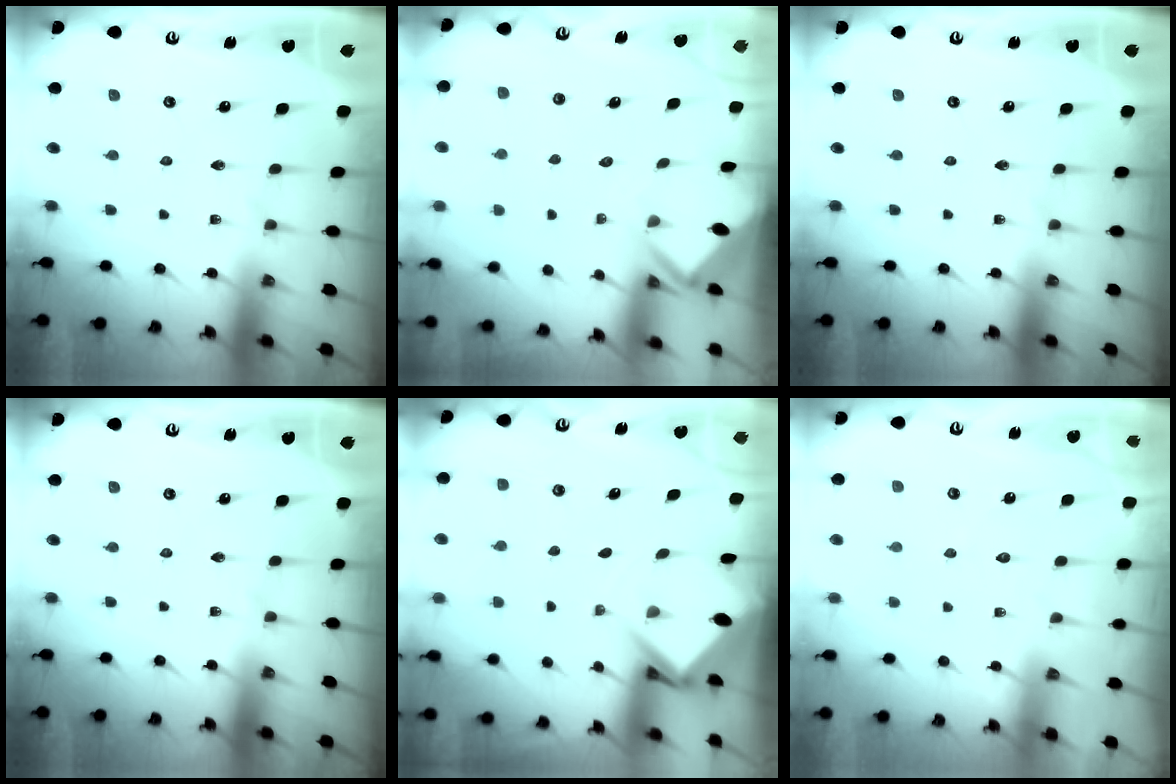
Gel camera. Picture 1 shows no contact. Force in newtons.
{"total": 2.4, "press": 2.4, "slide": 0.1}
{"total": 0.0}
{"total": 0.0}
{"total": 4.4, "press": 4.4, "slide": 0.4}
{"total": 2.8, "press": 2.8, "slide": 0.3}